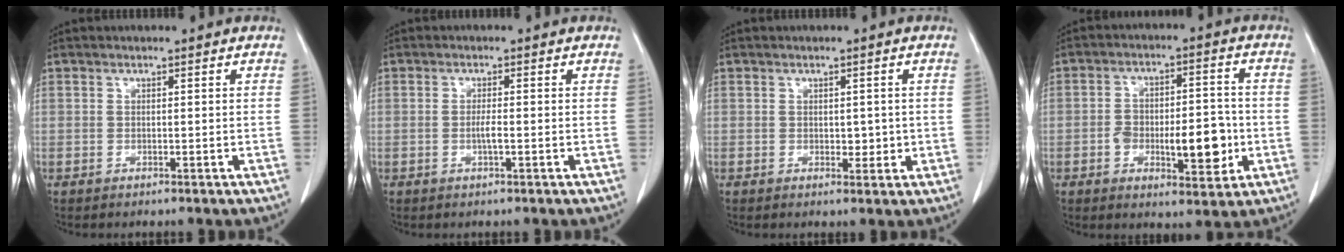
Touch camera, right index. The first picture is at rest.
{"total": 1.8, "force": [-0.4, 0.1, 1.7], "torque": [-0.037, 0.000, -0.008]}
{"total": 2.3, "force": [0.0, 1.5, 1.8], "torque": [-0.020, -0.001, 0.005]}
{"total": 11.0, "force": [-2.6, 4.6, 9.7], "torque": [-0.146, 0.014, -0.034]}